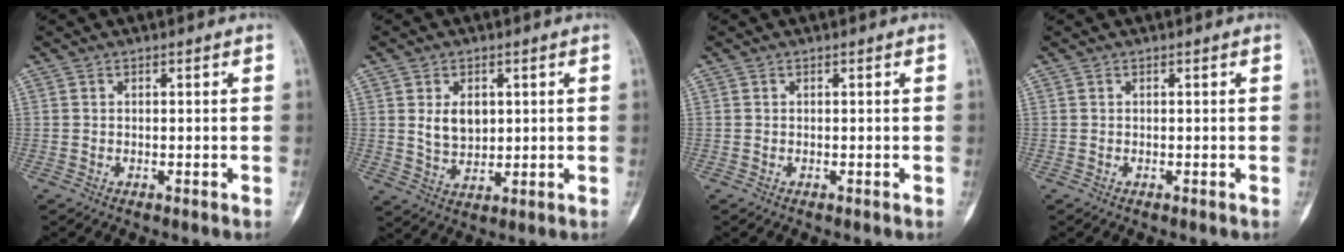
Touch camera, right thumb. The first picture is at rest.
{"total": 6.1, "force": [1.5, 4.2, 4.2], "torque": [-0.055, -0.013, 0.035]}
{"total": 0.0}
{"total": 0.0}